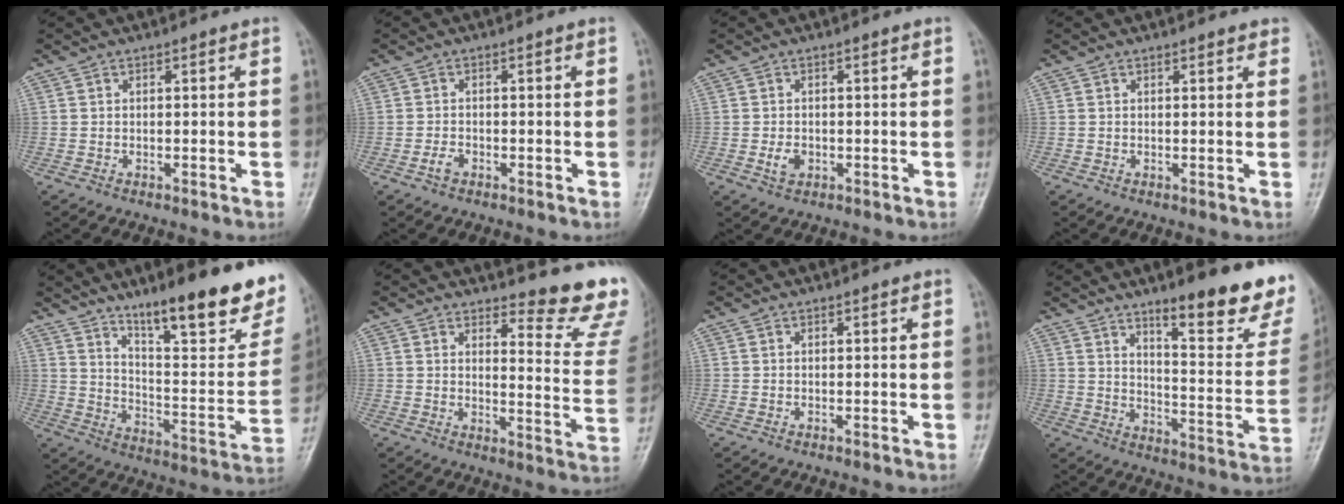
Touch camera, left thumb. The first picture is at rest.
{"total": 1.6, "force": [-0.9, 1.0, 0.9], "torque": [-0.020, 0.005, -0.018]}
{"total": 2.3, "force": [-0.5, 1.7, 1.5], "torque": [-0.024, 0.001, -0.007]}
{"total": 1.6, "force": [1.3, 0.5, 0.8], "torque": [-0.003, -0.001, 0.013]}
{"total": 24.2, "force": [16.1, 5.6, 17.1], "torque": [-0.208, -0.083, 0.248]}
{"total": 13.1, "force": [11.7, 2.4, 5.4], "torque": [-0.037, -0.136, 0.126]}
{"total": 0.0}
{"total": 19.6, "force": [13.1, 4.4, 13.9], "torque": [-0.147, -0.089, 0.189]}